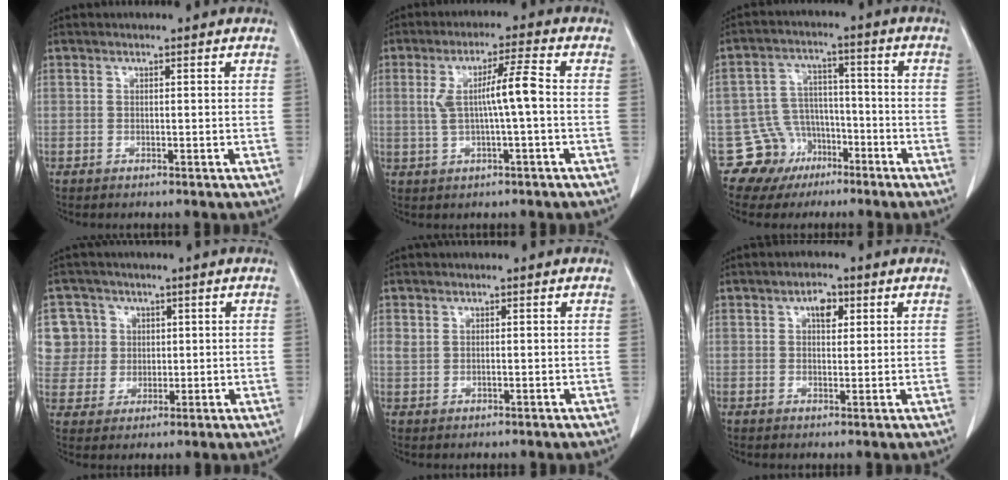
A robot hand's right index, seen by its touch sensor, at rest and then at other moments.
{"total": 6.7, "force": [0.1, 0.2, 6.7], "torque": [-0.126, 0.013, 0.004]}
{"total": 8.6, "force": [-4.9, 7.1, 0.0], "torque": [0.006, 0.035, -0.073]}
{"total": 8.6, "force": [2.4, 8.2, 0.5], "torque": [-0.010, 0.025, 0.056]}
{"total": 1.4, "force": [0.4, 1.1, 0.7], "torque": [-0.017, 0.006, 0.011]}
{"total": 3.0, "force": [1.3, 1.6, 2.2], "torque": [-0.034, 0.006, 0.019]}